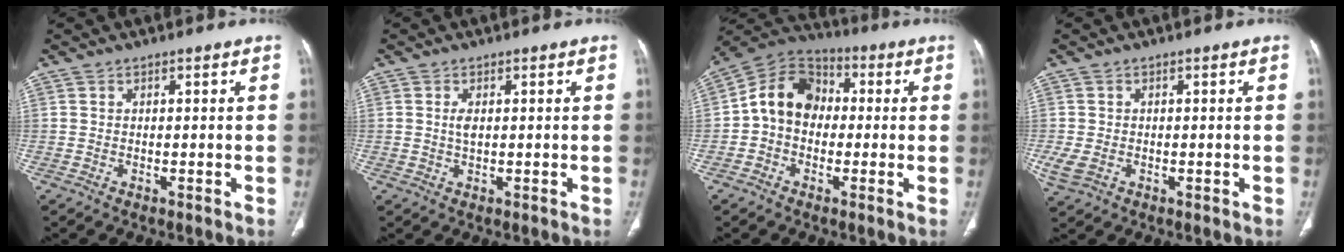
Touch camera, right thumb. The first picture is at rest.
{"total": 2.0, "force": [0.3, 1.0, 1.7], "torque": [-0.035, -0.001, 0.005]}
{"total": 11.4, "force": [-0.2, 9.0, 7.0], "torque": [-0.102, 0.039, -0.022]}
{"total": 3.5, "force": [-0.7, 2.6, 2.3], "torque": [-0.062, -0.002, -0.007]}